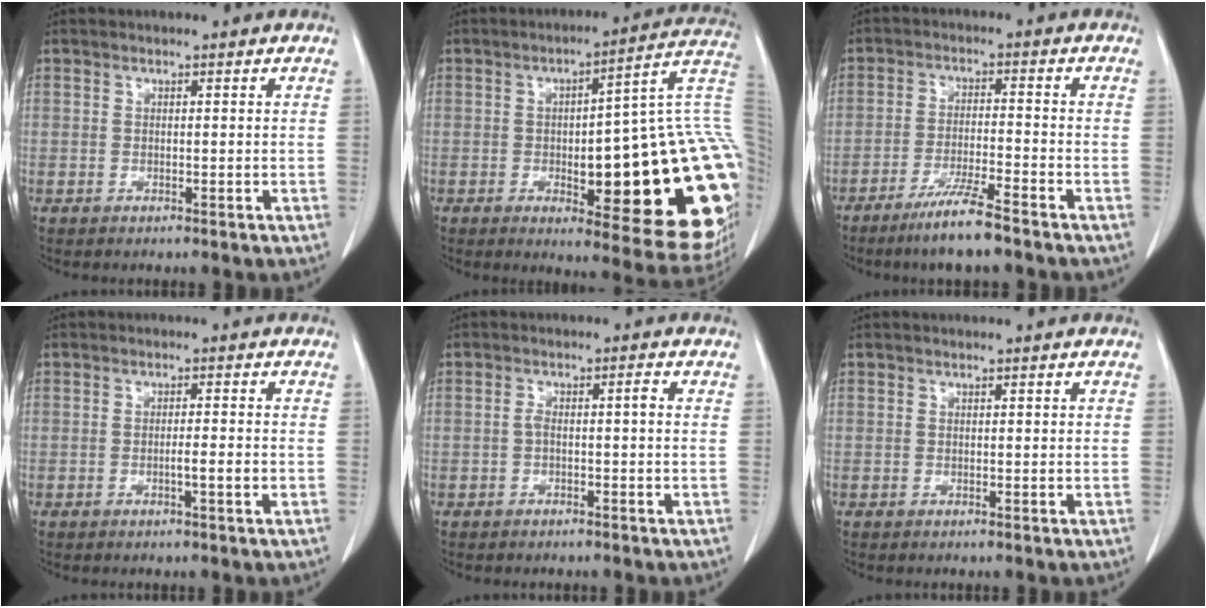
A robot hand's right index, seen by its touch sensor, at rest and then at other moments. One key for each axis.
{"total": 29.6, "fx": -3.2, "fy": 6.1, "fz": 28.8, "tx": -0.274, "ty": 0.020, "tz": -0.035}
{"total": 7.0, "fx": -5.2, "fy": -0.2, "fz": 4.6, "tx": -0.088, "ty": -0.019, "tz": -0.099}
{"total": 2.3, "fx": -0.7, "fy": -0.1, "fz": 2.2, "tx": -0.035, "ty": -0.001, "tz": -0.014}
{"total": 2.0, "fx": -0.3, "fy": 0.4, "fz": 1.9, "tx": -0.035, "ty": 0.010, "tz": -0.003}
{"total": 0.0}